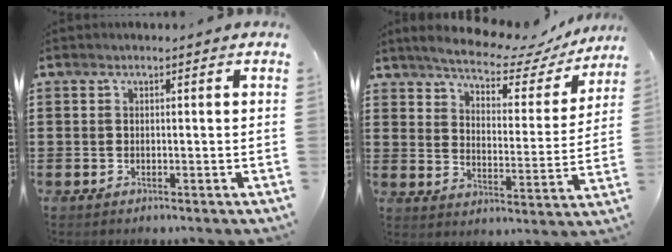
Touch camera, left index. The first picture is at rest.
{"total": 5.9, "force": [5.4, 0.9, 2.2], "torque": [-0.062, -0.037, 0.086]}